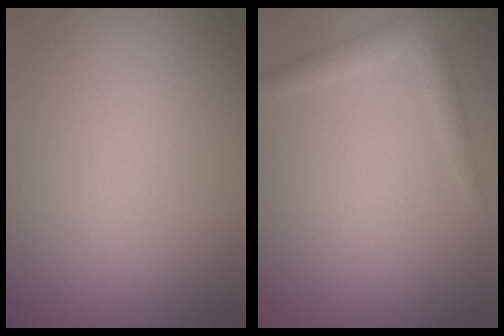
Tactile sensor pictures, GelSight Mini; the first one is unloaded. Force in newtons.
{"total": 1.8, "press": 1.7, "slide": 0.1}